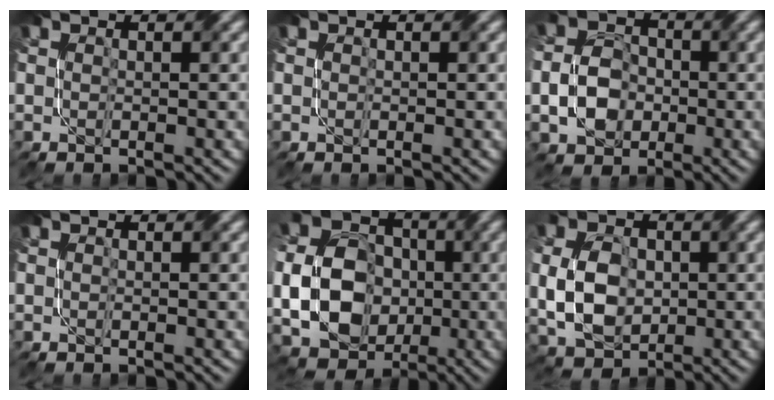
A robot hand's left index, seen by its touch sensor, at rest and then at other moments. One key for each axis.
{"total": 0.0}
{"total": 4.4, "fx": -2.0, "fy": 3.2, "fz": 2.3, "tx": -0.038, "ty": 0.000, "tz": -0.044}
{"total": 0.0}
{"total": 12.1, "fx": -2.2, "fy": 9.6, "fz": 7.1, "tx": -0.135, "ty": -0.024, "tz": -0.049}
{"total": 7.3, "fx": -1.1, "fy": 5.2, "fz": 5.1, "tx": -0.112, "ty": -0.004, "tz": -0.028}